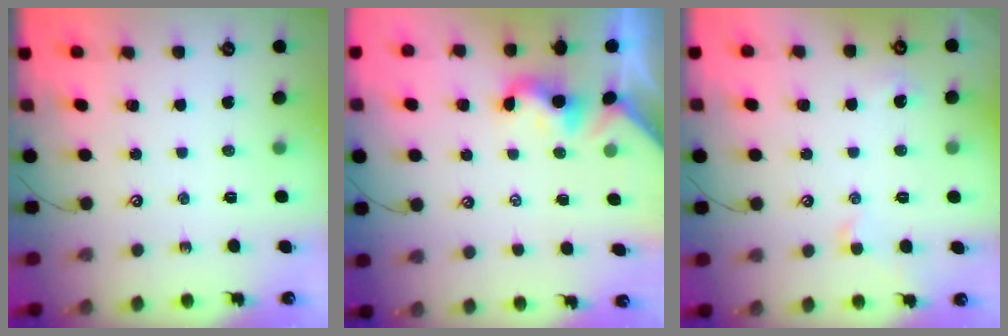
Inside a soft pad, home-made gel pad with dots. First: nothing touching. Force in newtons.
{"total": 2.0, "press": 2.0, "slide": 0.5}
{"total": 1.1, "press": 1.0, "slide": 0.5}